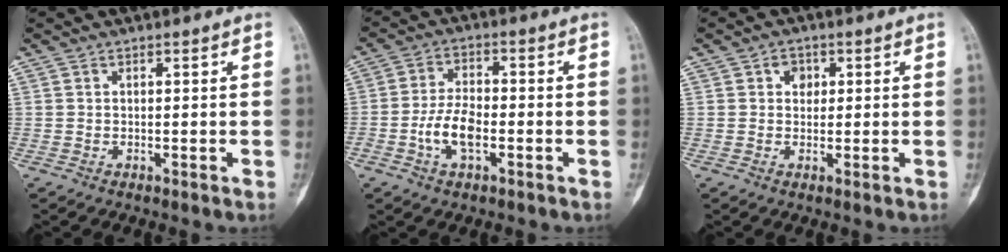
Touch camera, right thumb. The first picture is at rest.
{"total": 7.0, "force": [-2.2, 3.5, 5.7], "torque": [-0.109, 0.017, -0.044]}
{"total": 2.6, "force": [0.7, 2.2, 1.2], "torque": [-0.005, 0.001, 0.008]}